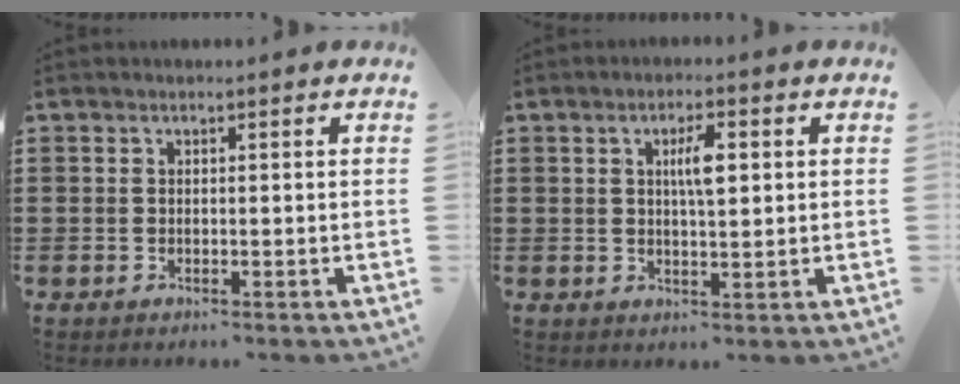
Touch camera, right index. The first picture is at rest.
{"total": 4.4, "force": [1.0, 1.3, 4.0], "torque": [-0.066, 0.003, 0.010]}